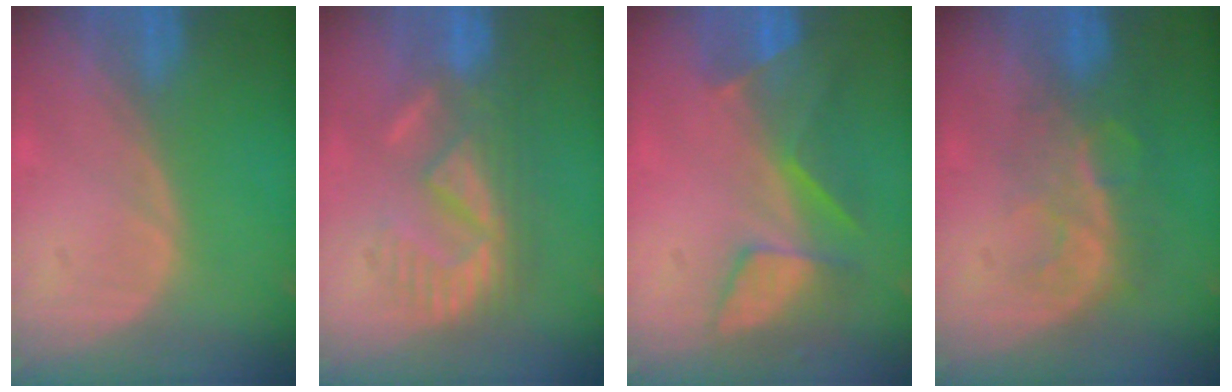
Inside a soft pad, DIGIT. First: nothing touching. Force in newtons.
{"total": 8.5, "press": 8.3, "slide": 1.8}
{"total": 8.6, "press": 7.3, "slide": 4.5}
{"total": 8.2, "press": 7.0, "slide": 4.3}